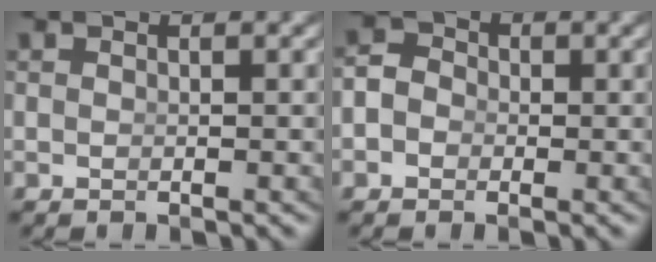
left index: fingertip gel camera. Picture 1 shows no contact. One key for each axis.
{"total": 3.8, "fx": -0.4, "fy": 3.5, "fz": 1.5, "tx": -0.026, "ty": -0.006, "tz": -0.017}